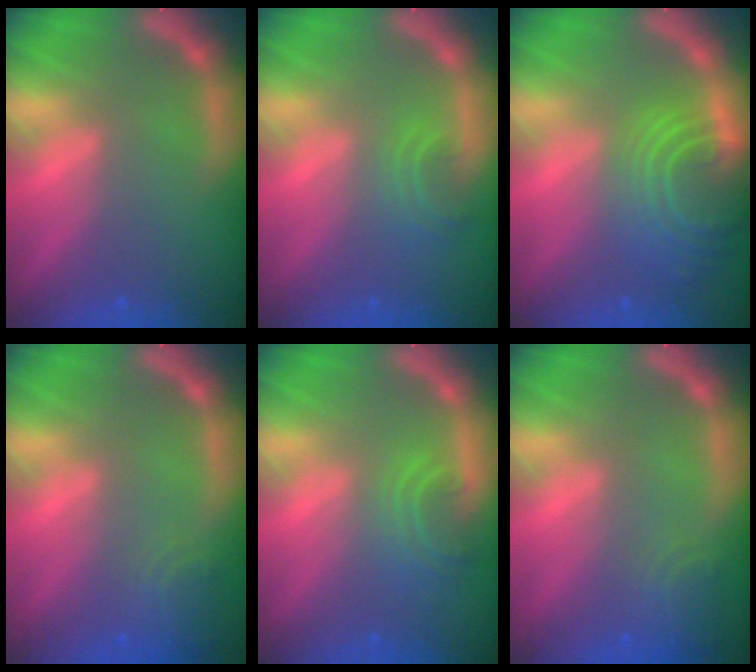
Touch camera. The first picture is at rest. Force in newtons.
{"total": 2.4}
{"total": 9.0}
{"total": 2.9}
{"total": 3.5}
{"total": 2.9}